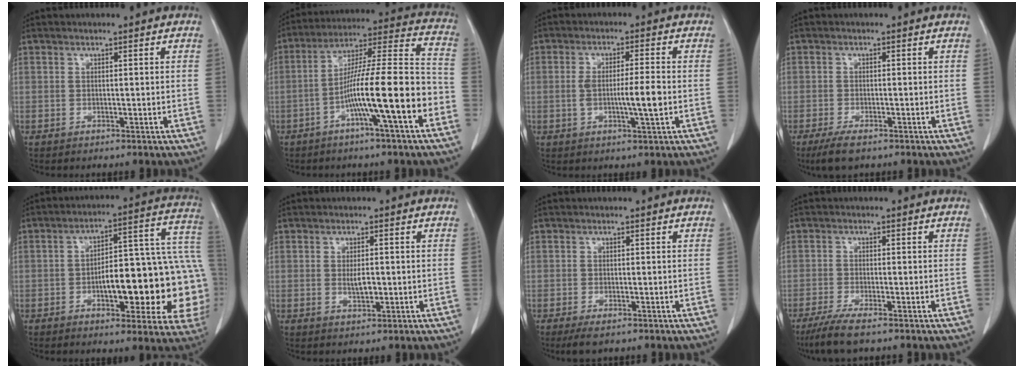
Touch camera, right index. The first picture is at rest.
{"total": 16.1, "force": [-6.0, 0.3, 14.9], "torque": [-0.247, 0.014, -0.103]}
{"total": 5.9, "force": [-1.0, 0.1, 5.8], "torque": [-0.106, -0.003, -0.015]}
{"total": 3.6, "force": [-2.4, 1.2, 2.4], "torque": [-0.055, -0.007, -0.040]}
{"total": 21.9, "force": [-4.4, 6.7, 20.4], "torque": [-0.184, 0.050, -0.042]}
{"total": 2.6, "force": [-0.1, 0.9, 2.4], "torque": [-0.046, -0.002, 0.000]}
{"total": 2.5, "force": [-1.6, 0.7, 1.8], "torque": [-0.033, -0.005, -0.023]}
{"total": 5.1, "force": [-3.7, 0.3, 3.6], "torque": [-0.068, -0.014, -0.067]}